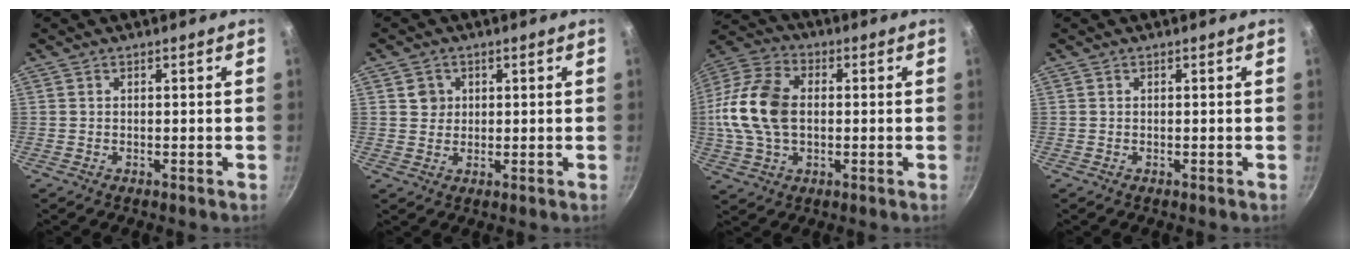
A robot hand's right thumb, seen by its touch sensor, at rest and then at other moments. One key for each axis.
{"total": 3.2, "fx": 0.9, "fy": 3.0, "fz": 0.8, "tx": 0.006, "ty": 0.001, "tz": 0.012}
{"total": 15.9, "fx": 0.2, "fy": 10.5, "fz": 12.0, "tx": -0.227, "ty": 0.026, "tz": -0.008}
{"total": 0.0}